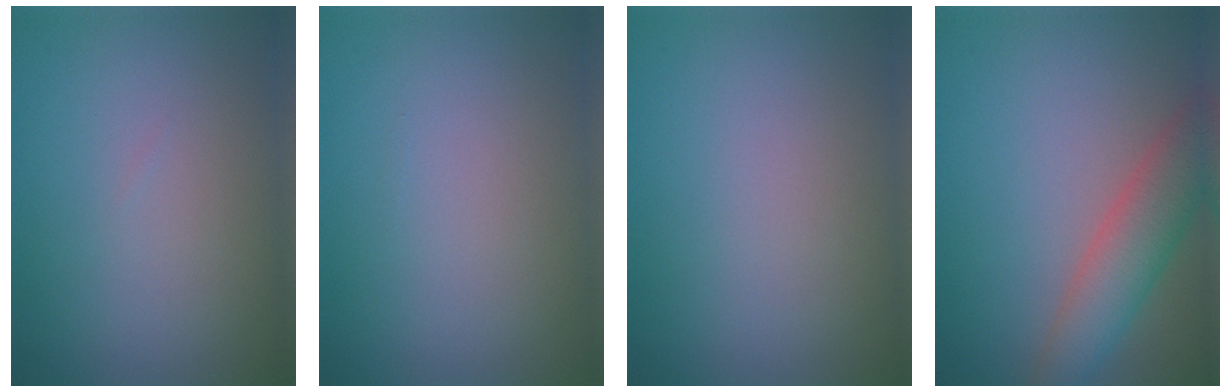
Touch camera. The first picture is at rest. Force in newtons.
{"total": 0.0}
{"total": 0.0}
{"total": 5.4, "press": 5.3, "slide": 0.6}